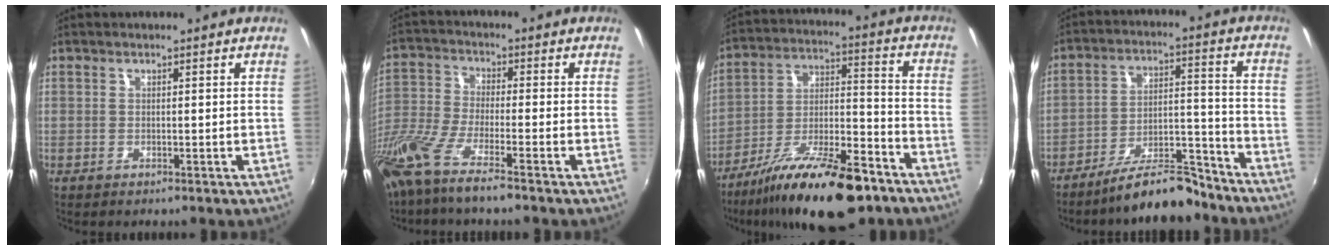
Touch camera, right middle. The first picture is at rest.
{"total": 12.3, "force": [-8.9, 1.3, 8.4], "torque": [-0.189, -0.036, -0.172]}
{"total": 21.2, "force": [-14.4, 6.0, 14.3], "torque": [-0.255, -0.021, -0.232]}
{"total": 12.5, "force": [-10.8, 3.0, 5.5], "torque": [-0.101, 0.027, -0.161]}